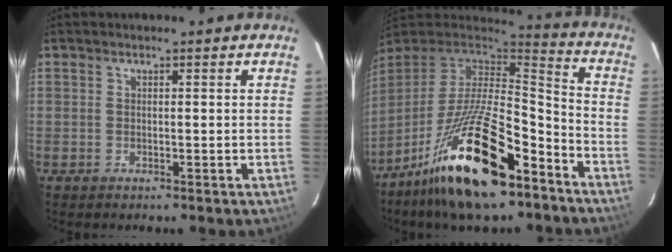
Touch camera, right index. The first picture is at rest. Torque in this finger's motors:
{"motor_torque": [1.56, -0.58, 1.05, 0.21]}